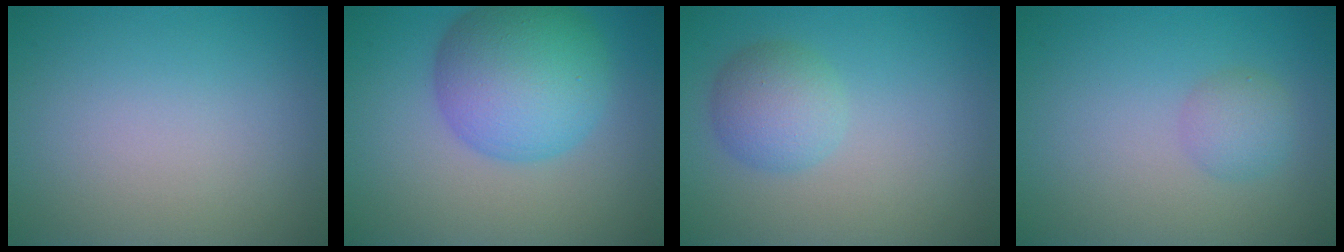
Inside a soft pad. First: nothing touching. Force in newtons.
{"total": 8.7, "press": 8.7, "slide": 0.2}
{"total": 3.2, "press": 3.2, "slide": 0.1}
{"total": 1.9, "press": 1.9, "slide": 0.1}